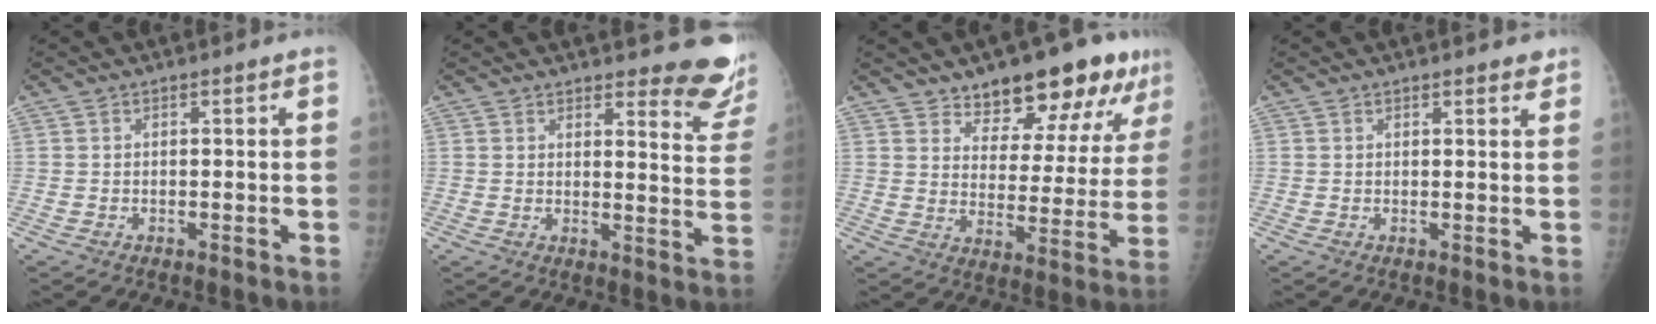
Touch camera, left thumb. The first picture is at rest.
{"total": 10.3, "force": [9.2, 2.7, 3.6], "torque": [-0.005, -0.080, 0.088]}
{"total": 16.0, "force": [11.8, 6.5, 8.5], "torque": [-0.067, -0.070, 0.165]}
{"total": 1.7, "force": [1.4, 0.6, 0.8], "torque": [0.001, -0.007, 0.014]}